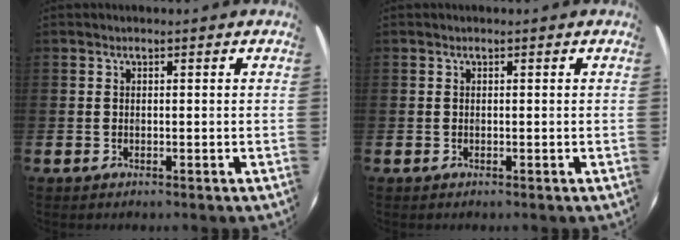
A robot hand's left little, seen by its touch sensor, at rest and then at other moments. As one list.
[{"total": 0.0}]